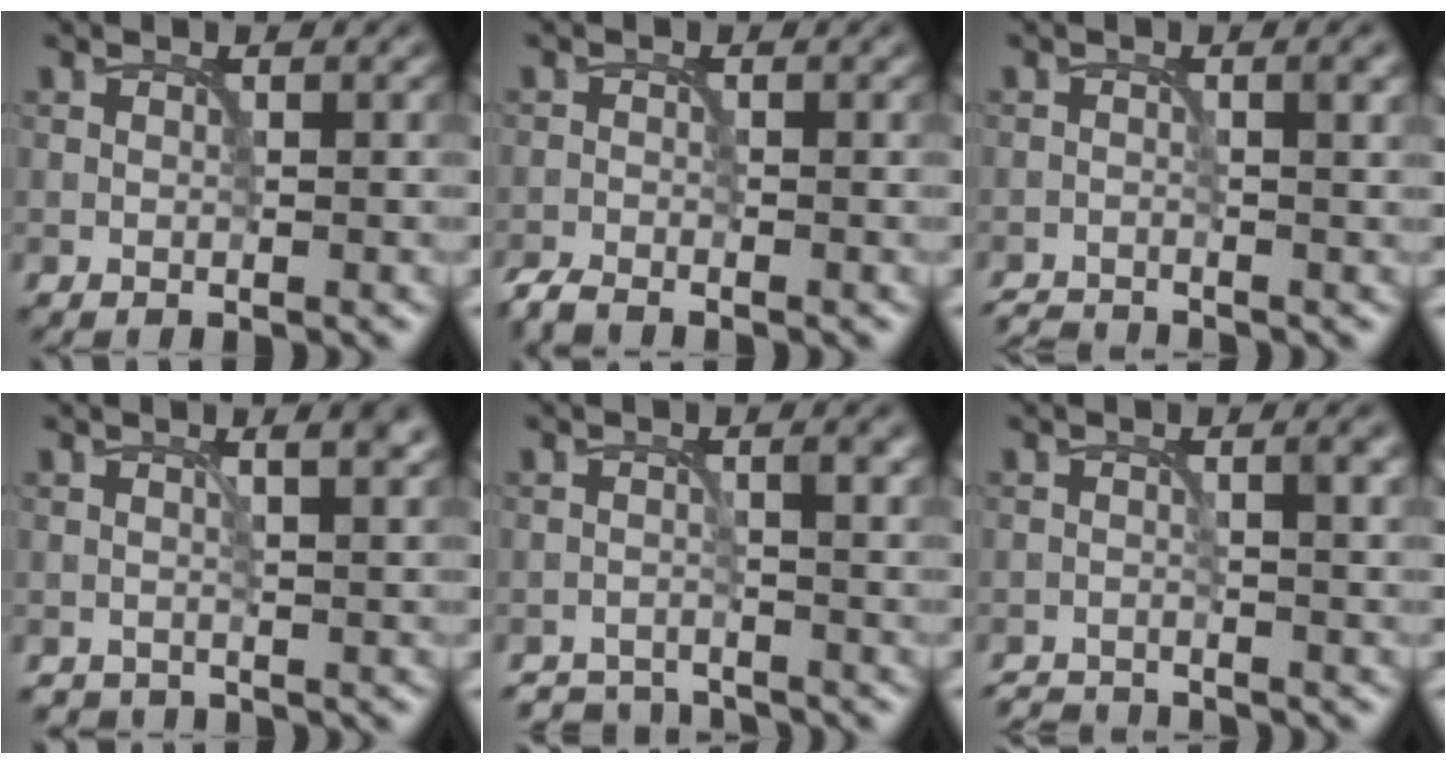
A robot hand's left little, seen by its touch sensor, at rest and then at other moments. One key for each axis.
{"total": 1.8, "fx": -1.8, "fy": 0.1, "fz": 0.5, "tx": -0.011, "ty": -0.008, "tz": -0.041}
{"total": 2.5, "fx": -1.9, "fy": 0.5, "fz": 1.5, "tx": -0.021, "ty": -0.004, "tz": -0.043}
{"total": 1.5, "fx": 0.3, "fy": 0.6, "fz": 1.4, "tx": -0.013, "ty": -0.002, "tz": 0.005}
{"total": 3.1, "fx": -2.8, "fy": 0.7, "fz": 1.1, "tx": -0.012, "ty": -0.003, "tz": -0.053}
{"total": 2.8, "fx": -2.1, "fy": 0.6, "fz": 1.8, "tx": -0.022, "ty": 0.000, "tz": -0.045}